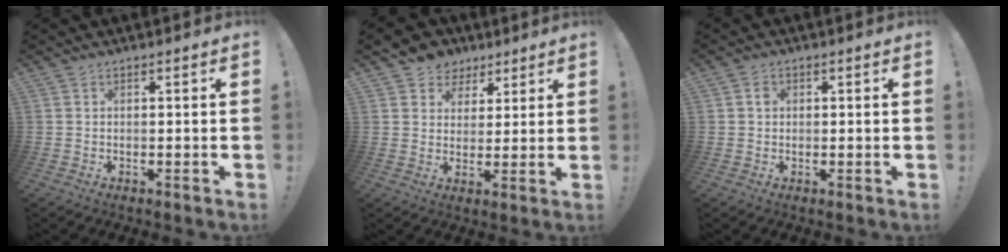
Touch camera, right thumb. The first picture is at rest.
{"total": 6.9, "force": [3.3, 6.0, 0.8], "torque": [-0.012, -0.018, 0.068]}
{"total": 1.8, "force": [0.1, 1.6, 0.6], "torque": [0.000, 0.000, -0.001]}